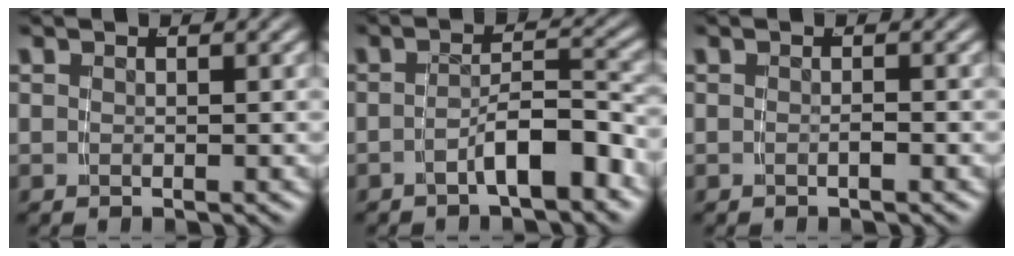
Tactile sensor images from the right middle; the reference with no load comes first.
{"total": 4.5, "force": [-3.4, 0.7, 2.9], "torque": [-0.029, 0.003, -0.054]}
{"total": 0.6, "force": [-0.5, -0.2, 0.2], "torque": [-0.004, 0.002, -0.009]}